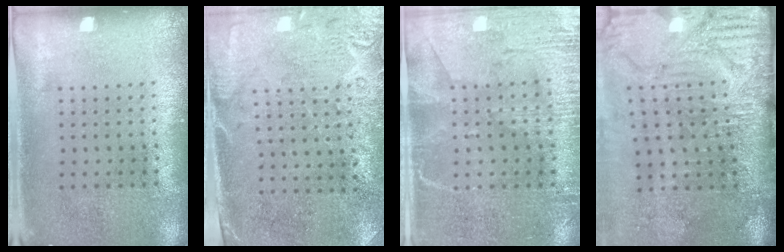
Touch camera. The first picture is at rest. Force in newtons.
{"total": 2.7, "press": 2.4, "slide": 1.3}
{"total": 3.4, "press": 2.9, "slide": 1.6}
{"total": 5.1, "press": 4.2, "slide": 2.9}